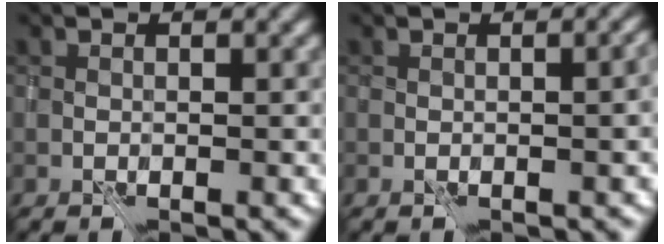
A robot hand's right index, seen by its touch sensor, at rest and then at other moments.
{"total": 3.8, "force": [-0.7, 1.7, 3.3], "torque": [-0.013, 0.003, 0.003]}